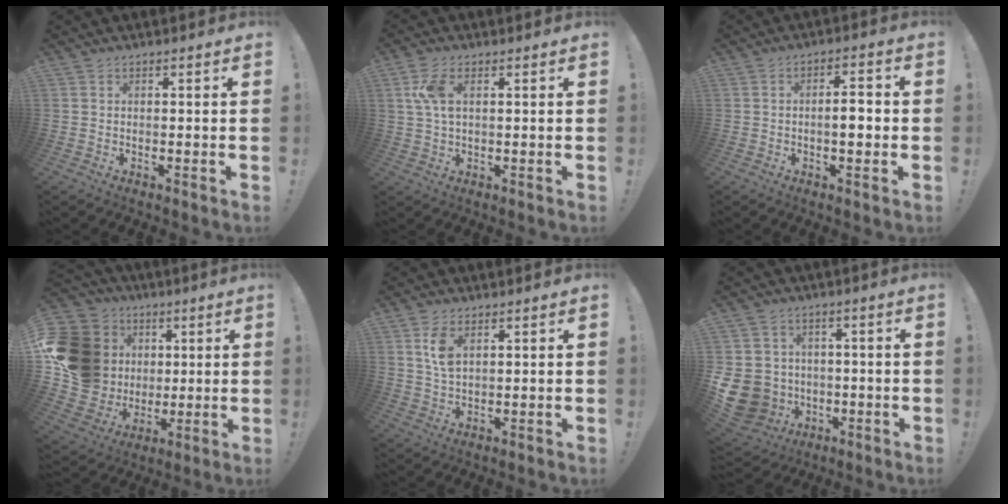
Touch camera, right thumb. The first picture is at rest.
{"total": 6.8, "force": [1.8, 3.4, 5.6], "torque": [-0.123, 0.004, 0.031]}
{"total": 5.3, "force": [-0.9, 1.8, 4.9], "torque": [-0.070, 0.004, -0.022]}
{"total": 20.7, "force": [3.6, 17.7, 10.0], "torque": [-0.198, -0.012, 0.108]}
{"total": 5.7, "force": [2.4, 2.9, 4.3], "torque": [-0.072, -0.007, 0.043]}
{"total": 12.0, "force": [-2.1, 10.9, 4.6], "torque": [-0.110, 0.008, -0.031]}